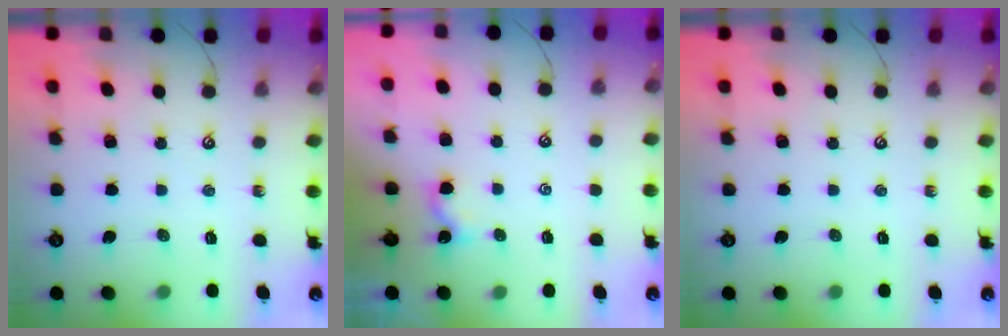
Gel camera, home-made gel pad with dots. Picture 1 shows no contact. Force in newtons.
{"total": 0.8, "press": 0.7, "slide": 0.2}
{"total": 0.0}